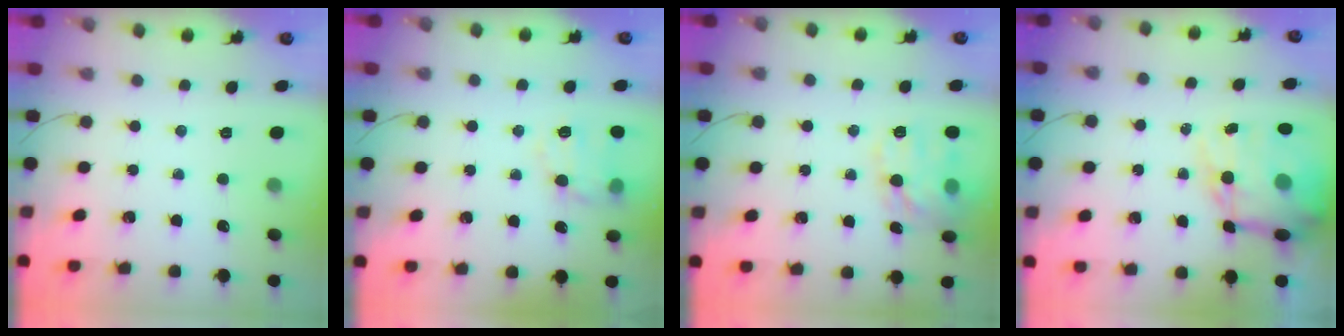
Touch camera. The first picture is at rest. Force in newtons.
{"total": 9.4, "press": 9.3, "slide": 0.6}
{"total": 14.1, "press": 14.1, "slide": 0.7}
{"total": 14.3, "press": 14.0, "slide": 3.2}